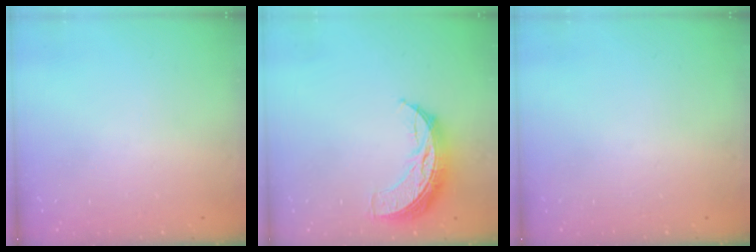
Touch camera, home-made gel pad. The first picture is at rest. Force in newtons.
{"total": 10.9, "press": 10.9, "slide": 0.4}
{"total": 0.0}